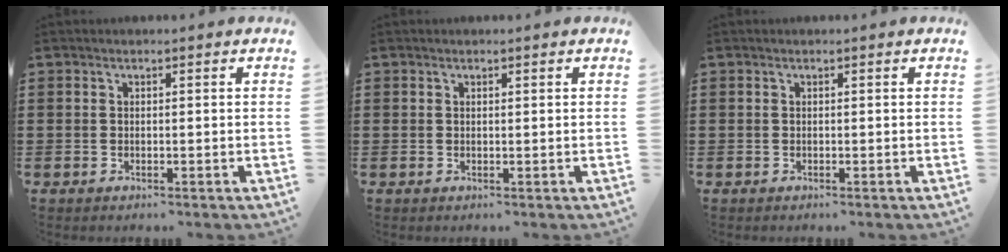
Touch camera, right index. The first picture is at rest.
{"total": 0.0}
{"total": 0.0}